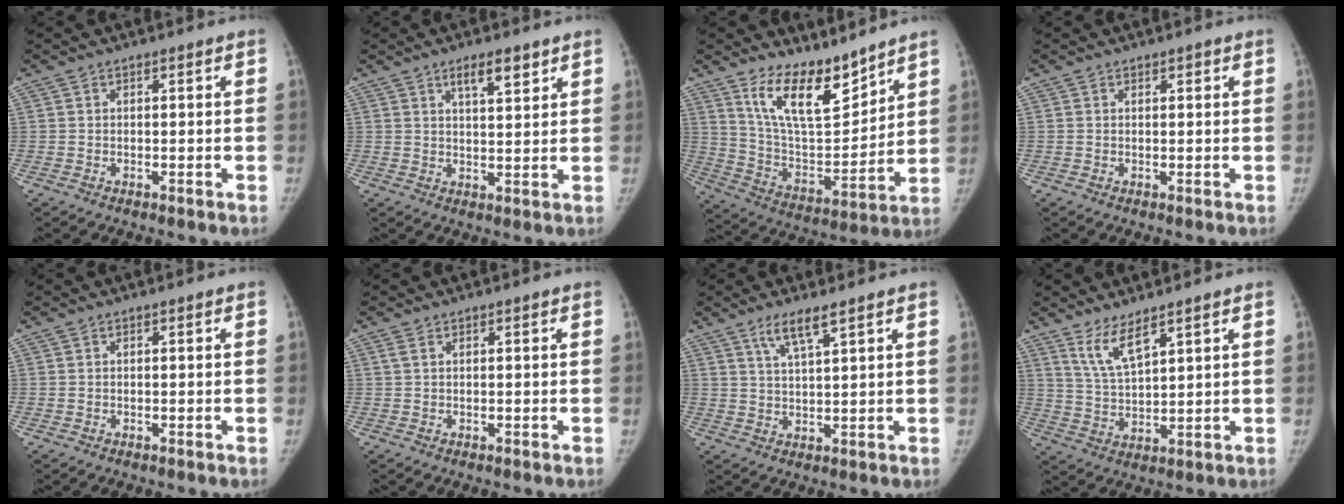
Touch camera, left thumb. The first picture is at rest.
{"total": 5.3, "force": [3.4, 1.6, 3.8], "torque": [-0.049, -0.022, 0.055]}
{"total": 15.0, "force": [11.3, 5.5, 8.2], "torque": [-0.104, -0.083, 0.215]}
{"total": 0.7, "force": [0.5, 0.3, 0.5], "torque": [-0.006, -0.002, 0.008]}
{"total": 0.0}
{"total": 0.9, "force": [0.5, 0.4, 0.6], "torque": [-0.015, 0.010, 0.012]}
{"total": 5.7, "force": [3.8, 0.7, 4.2], "torque": [-0.080, -0.021, 0.077]}
{"total": 6.5, "force": [4.5, 1.5, 4.4], "torque": [-0.078, -0.035, 0.095]}